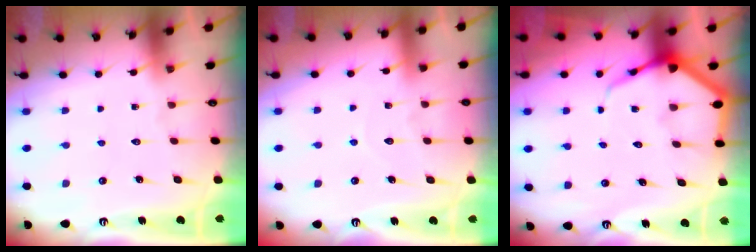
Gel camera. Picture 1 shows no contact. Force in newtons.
{"total": 5.3, "press": 5.3, "slide": 0.5}
{"total": 6.7, "press": 6.7, "slide": 0.8}